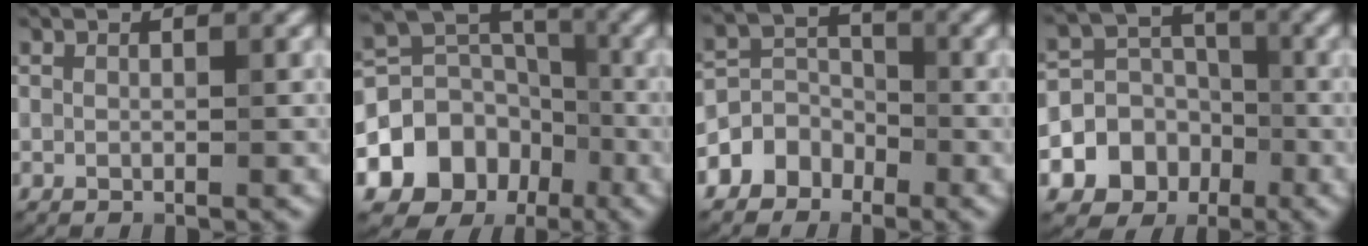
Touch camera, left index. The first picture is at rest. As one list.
[{"total": 9.0, "force": [-3.6, 7.4, 3.8], "torque": [-0.078, -0.001, -0.071]}, {"total": 4.5, "force": [-2.5, 3.6, 1.0], "torque": [0.017, 0.006, -0.067]}, {"total": 7.5, "force": [-3.0, 6.6, 2.1], "torque": [-0.016, 0.001, -0.077]}]